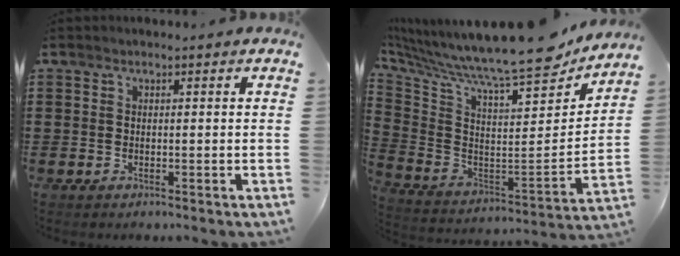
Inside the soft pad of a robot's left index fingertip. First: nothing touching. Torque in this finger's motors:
{"motor_torque": [0.51, 0.25, 1.05, 0.21]}